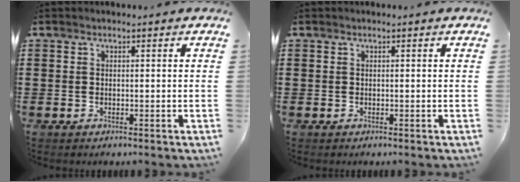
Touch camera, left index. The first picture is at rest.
{"total": 0.0}